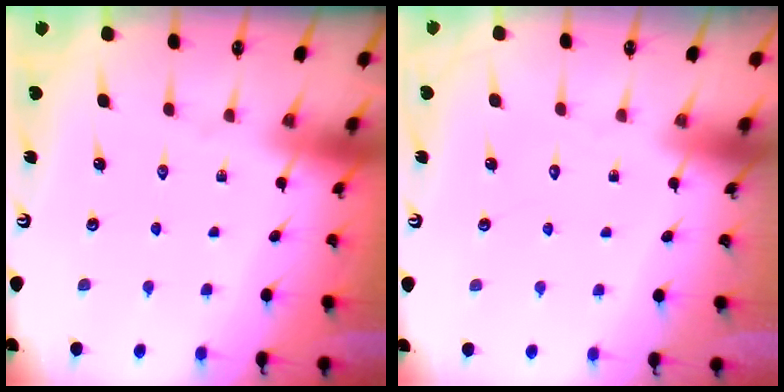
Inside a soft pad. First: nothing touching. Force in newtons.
{"total": 1.7, "press": 1.7, "slide": 0.1}